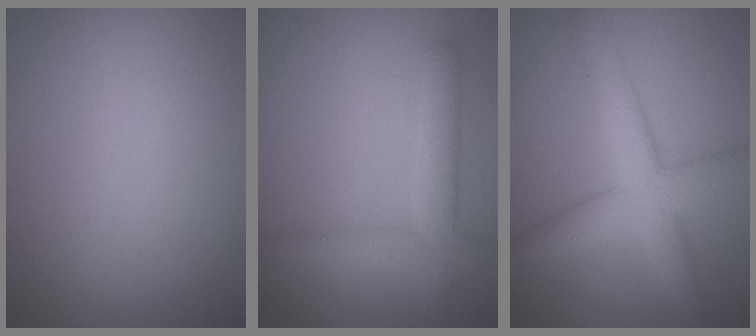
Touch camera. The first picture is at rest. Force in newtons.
{"total": 3.7, "press": 3.7, "slide": 0.2}
{"total": 5.8, "press": 5.8, "slide": 0.2}